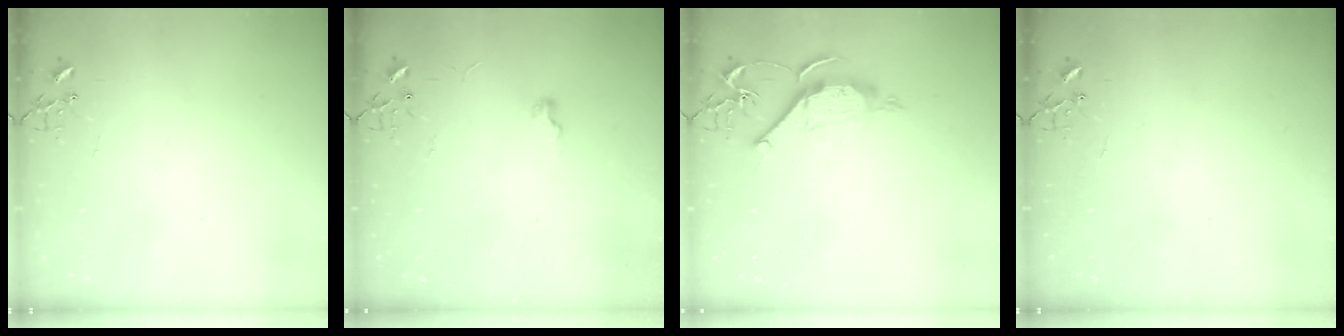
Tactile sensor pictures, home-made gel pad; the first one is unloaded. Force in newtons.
{"total": 5.9, "press": 5.8, "slide": 0.6}
{"total": 10.3, "press": 10.3, "slide": 0.6}
{"total": 0.0}